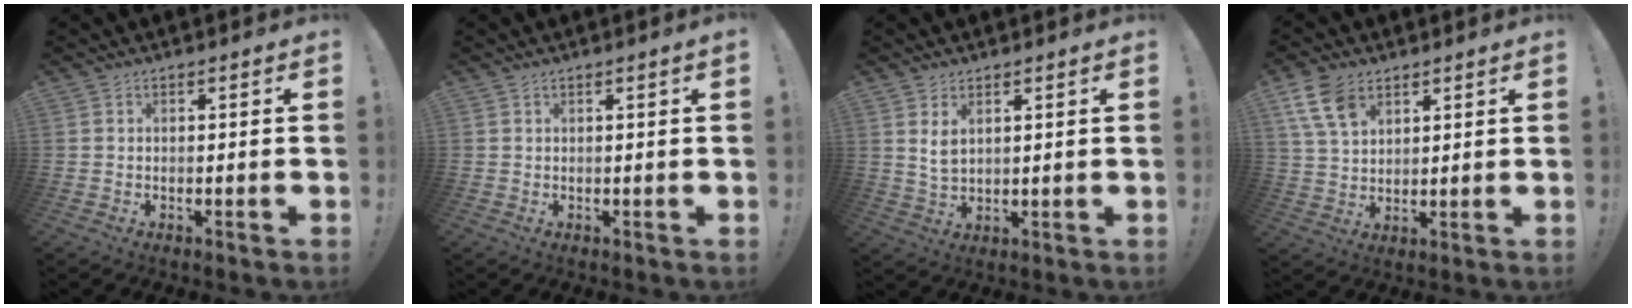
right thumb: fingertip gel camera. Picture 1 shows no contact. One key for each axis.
{"total": 1.0, "fx": 0.4, "fy": -0.4, "fz": 0.8, "tx": -0.013, "ty": -0.001, "tz": 0.004}
{"total": 4.6, "fx": 2.3, "fy": 2.4, "fz": 3.2, "tx": -0.058, "ty": -0.013, "tz": 0.041}
{"total": 10.5, "fx": 5.8, "fy": 6.6, "fz": 5.7, "tx": -0.110, "ty": -0.019, "tz": 0.115}